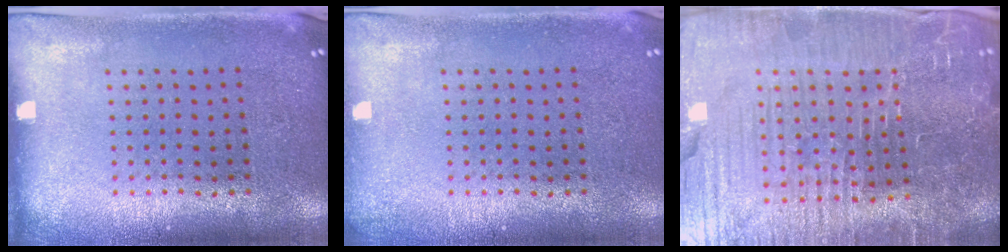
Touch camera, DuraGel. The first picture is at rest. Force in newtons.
{"total": 0.7, "press": 0.7, "slide": 0.0}
{"total": 7.4, "press": 6.5, "slide": 3.5}